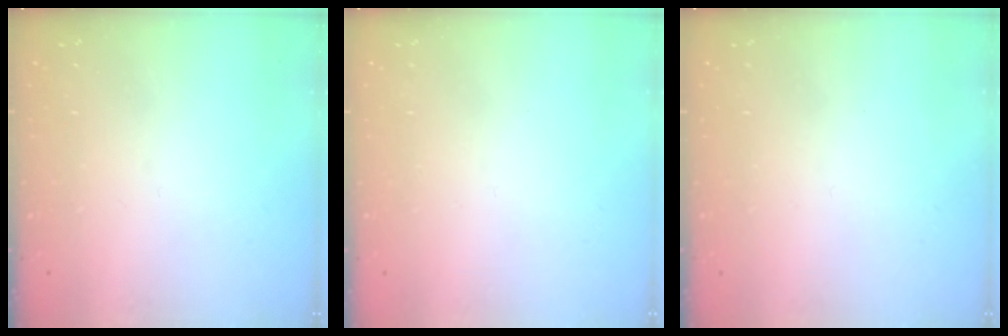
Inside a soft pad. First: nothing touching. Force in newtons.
{"total": 1.6, "press": 1.6, "slide": 0.1}
{"total": 1.7, "press": 1.7, "slide": 0.1}